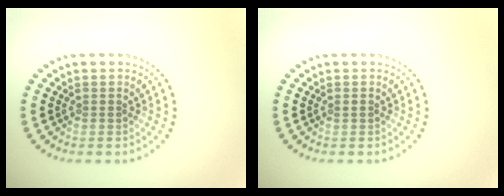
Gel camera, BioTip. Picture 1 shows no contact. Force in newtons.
{"total": 0.6, "press": 0.6, "slide": 0.1}